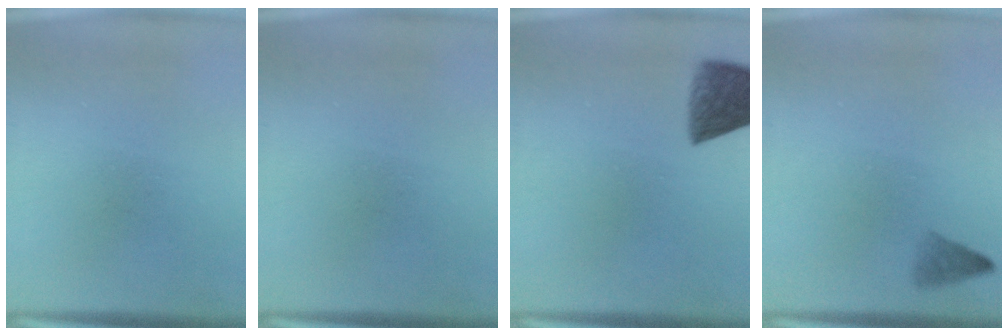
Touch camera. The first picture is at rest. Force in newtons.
{"total": 0.0}
{"total": 7.9}
{"total": 1.6}